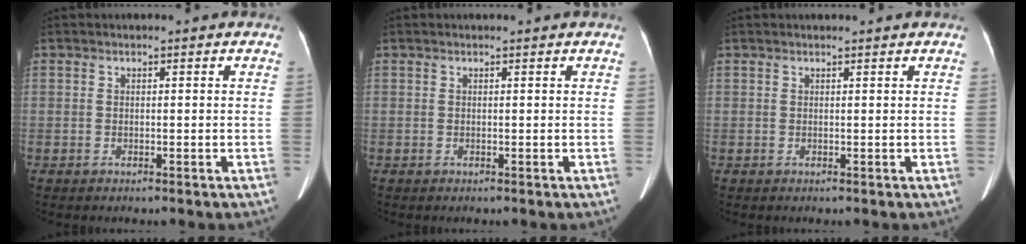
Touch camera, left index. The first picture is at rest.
{"total": 0.0}
{"total": 1.0, "force": [1.0, 0.0, 0.2], "torque": [-0.010, 0.015, 0.015]}